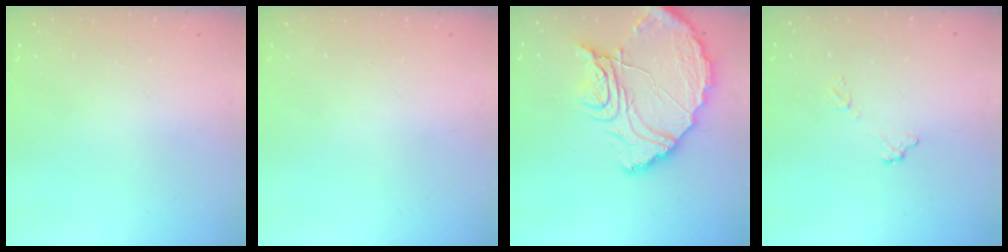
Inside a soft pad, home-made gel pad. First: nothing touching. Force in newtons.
{"total": 0.0}
{"total": 18.0, "press": 17.9, "slide": 1.6}
{"total": 6.8, "press": 6.8, "slide": 0.4}